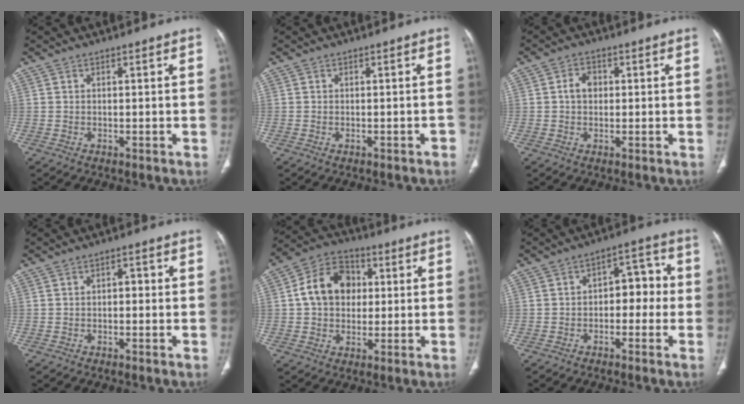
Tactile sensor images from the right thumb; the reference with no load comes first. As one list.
[{"total": 1.0, "force": [-0.7, 0.4, 0.6], "torque": [-0.010, 0.015, -0.005]}, {"total": 3.4, "force": [0.3, 2.7, 2.2], "torque": [-0.030, 0.011, 0.002]}, {"total": 1.9, "force": [-0.2, 1.2, 1.4], "torque": [-0.008, 0.009, -0.009]}, {"total": 12.0, "force": [1.5, 9.4, 7.3], "torque": [-0.101, 0.018, 0.017]}, {"total": 7.5, "force": [-1.0, 4.8, 5.6], "torque": [-0.038, 0.037, -0.026]}]